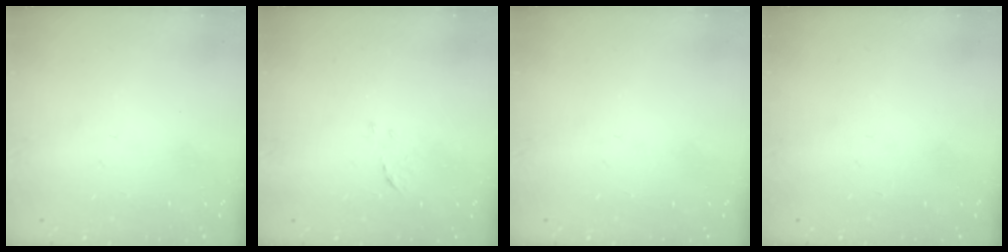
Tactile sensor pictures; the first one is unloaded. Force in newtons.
{"total": 5.3, "press": 5.2, "slide": 0.5}
{"total": 0.0}
{"total": 0.0}